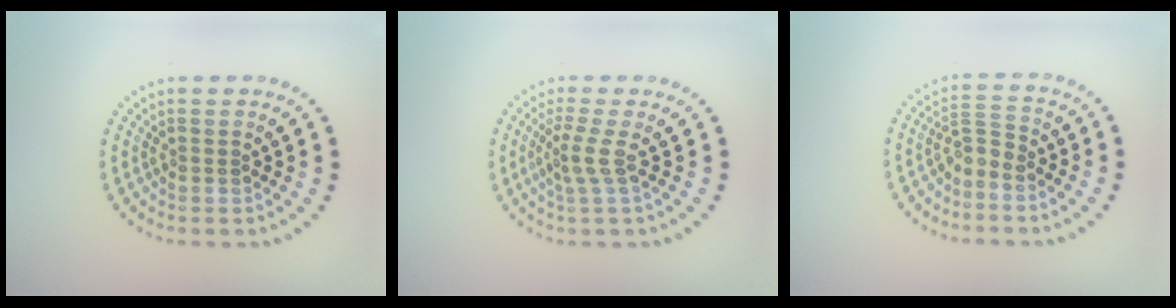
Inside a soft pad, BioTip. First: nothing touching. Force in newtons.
{"total": 2.0, "press": 1.3, "slide": 1.5}
{"total": 1.8, "press": 1.3, "slide": 1.2}